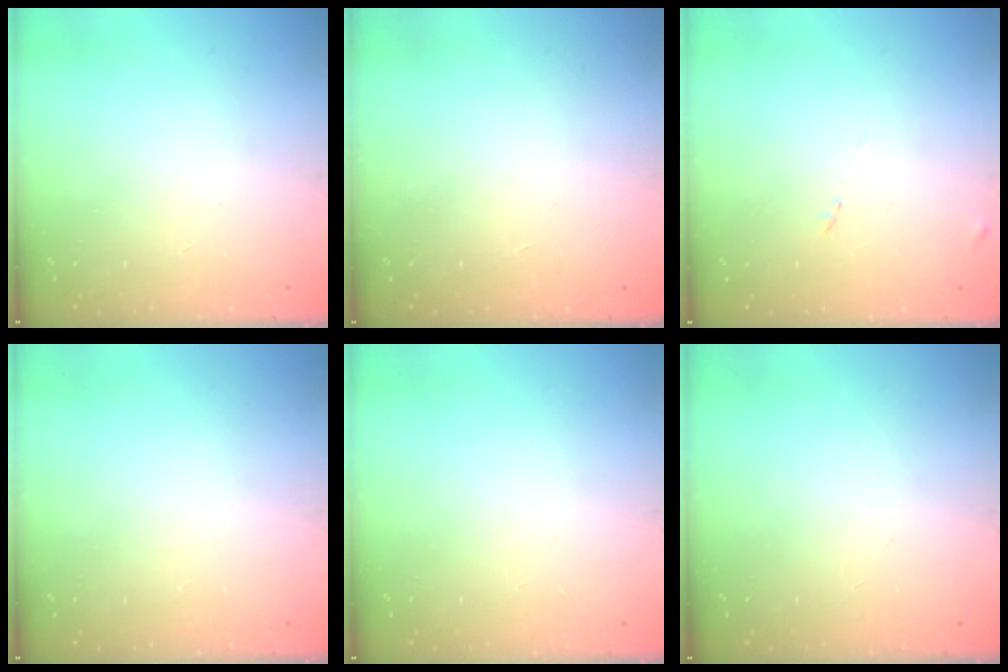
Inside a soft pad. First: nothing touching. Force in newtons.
{"total": 1.7, "press": 1.7, "slide": 0.1}
{"total": 7.6, "press": 7.5, "slide": 0.7}
{"total": 0.0}
{"total": 0.0}
{"total": 0.0}